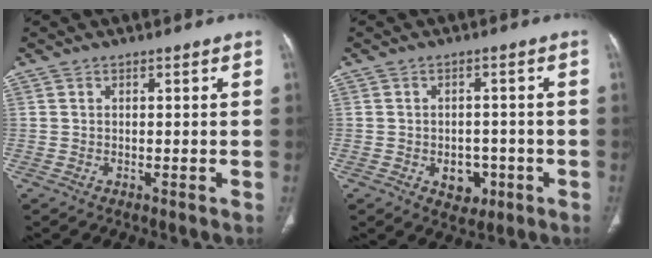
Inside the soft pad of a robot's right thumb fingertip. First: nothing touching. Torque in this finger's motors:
{"motor_torque": [0.90, 0.58, 0.12, -0.45, 0.13]}